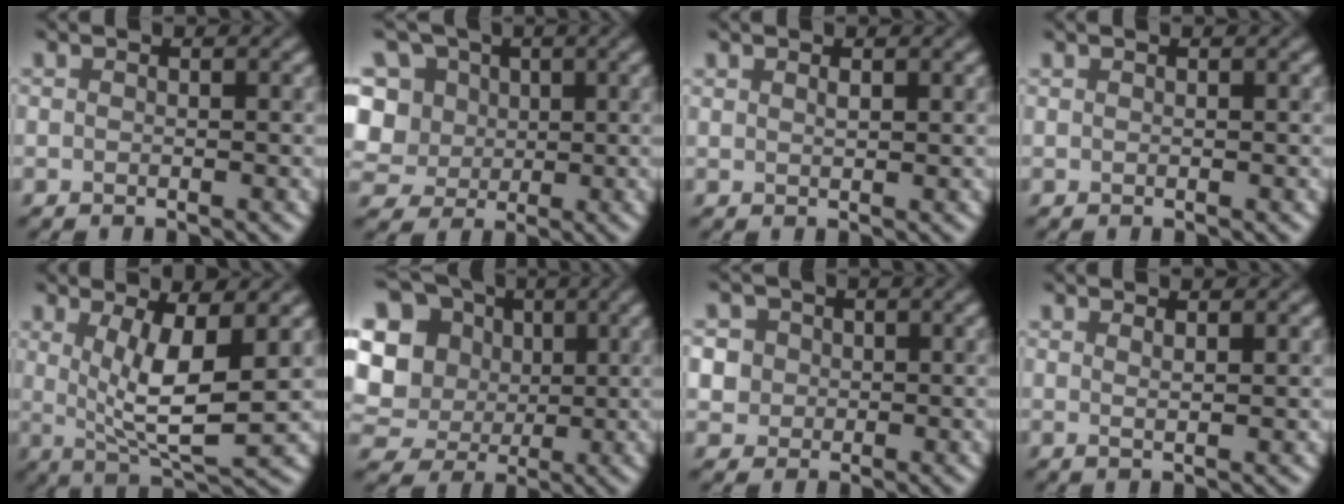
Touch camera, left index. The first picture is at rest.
{"total": 11.7, "force": [3.5, 10.0, 5.0], "torque": [-0.130, 0.040, 0.046]}
{"total": 0.7, "force": [0.5, 0.2, 0.4], "torque": [-0.010, 0.001, 0.012]}
{"total": 0.0}
{"total": 6.0, "force": [1.2, 1.4, 5.7], "torque": [-0.103, -0.013, 0.030]}
{"total": 15.1, "force": [3.6, 13.5, 5.6], "torque": [-0.179, 0.026, 0.057]}
{"total": 5.3, "force": [1.0, 4.9, 1.6], "torque": [-0.038, 0.036, 0.001]}
{"total": 1.4, "force": [1.0, 0.2, 1.0], "torque": [-0.008, 0.000, 0.012]}